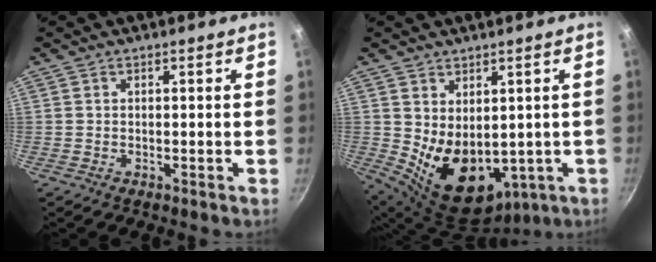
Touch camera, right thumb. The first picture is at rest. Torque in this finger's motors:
{"motor_torque": [-0.25, 1.44, 0.78, 0.95, 0.18]}